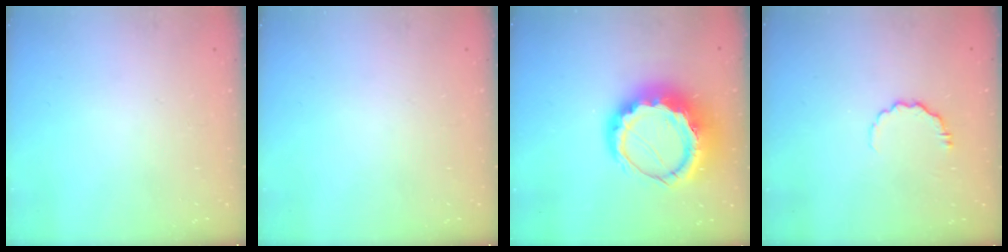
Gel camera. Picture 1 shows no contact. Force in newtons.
{"total": 0.0}
{"total": 15.7, "press": 15.4, "slide": 2.8}
{"total": 5.5, "press": 5.3, "slide": 1.5}